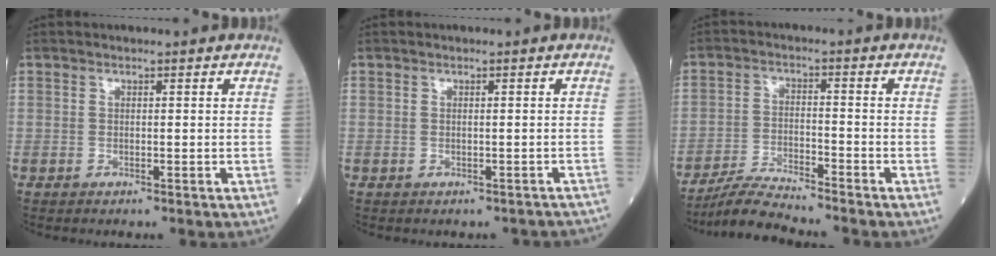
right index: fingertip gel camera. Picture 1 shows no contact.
{"total": 2.5, "force": [-2.1, 1.2, 0.5], "torque": [-0.001, 0.012, -0.022]}
{"total": 6.2, "force": [-6.0, -0.6, 1.4], "torque": [-0.028, -0.015, -0.116]}